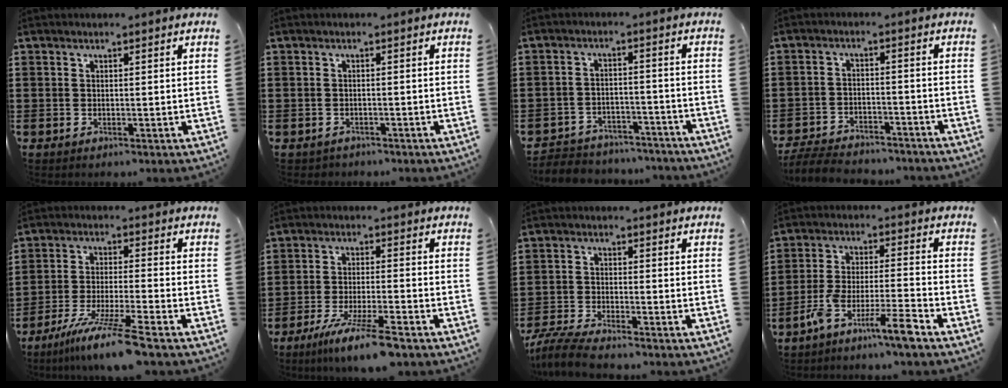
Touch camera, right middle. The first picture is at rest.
{"total": 0.9, "force": [-0.9, 0.3, 0.0], "torque": [-0.003, 0.002, -0.020]}
{"total": 4.1, "force": [-4.0, 0.8, -0.2], "torque": [-0.002, 0.006, -0.086]}
{"total": 5.6, "force": [-5.4, 1.0, 1.0], "torque": [-0.023, 0.010, -0.109]}
{"total": 8.2, "force": [-6.8, -0.9, 4.6], "torque": [-0.089, -0.018, -0.131]}
{"total": 7.5, "force": [-5.8, -0.1, 4.7], "torque": [-0.090, -0.017, -0.107]}
{"total": 5.0, "force": [-4.6, 0.2, 1.8], "torque": [-0.058, -0.013, -0.098]}
{"total": 7.9, "force": [-6.3, 0.3, 4.8], "torque": [-0.103, -0.006, -0.123]}